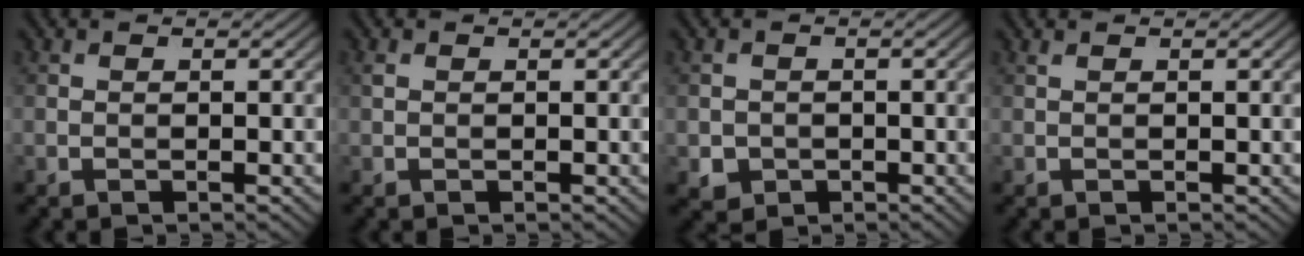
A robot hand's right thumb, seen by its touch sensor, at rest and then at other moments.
{"total": 0.5, "force": [0.2, 0.4, 0.3], "torque": [-0.006, 0.002, 0.001]}
{"total": 2.4, "force": [-0.7, 2.2, 0.6], "torque": [-0.015, -0.009, -0.014]}
{"total": 0.0}